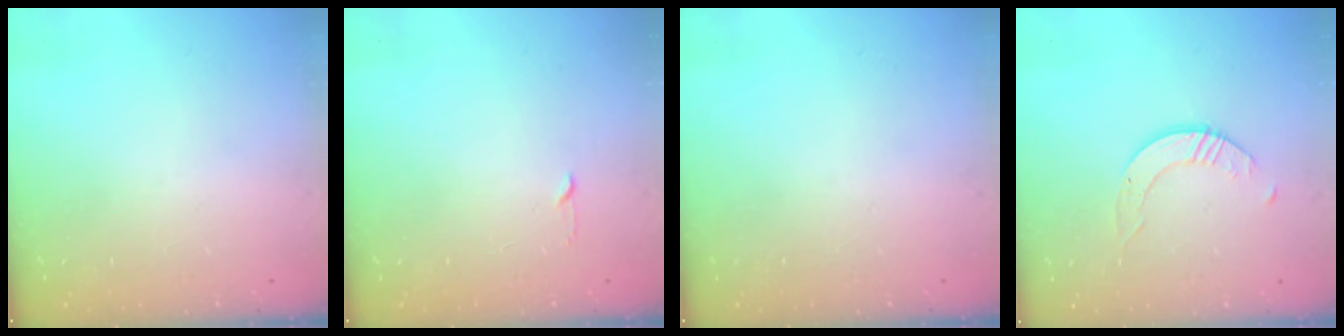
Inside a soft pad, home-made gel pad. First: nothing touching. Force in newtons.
{"total": 2.3, "press": 2.2, "slide": 0.3}
{"total": 0.0}
{"total": 3.0, "press": 3.0, "slide": 0.2}